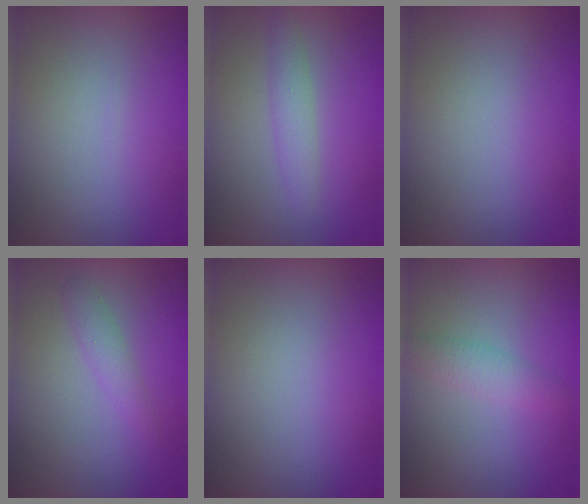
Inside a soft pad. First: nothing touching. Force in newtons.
{"total": 1.9, "press": 1.9, "slide": 0.1}
{"total": 0.0}
{"total": 1.6, "press": 1.6, "slide": 0.1}
{"total": 0.0}
{"total": 2.2, "press": 2.2, "slide": 0.0}